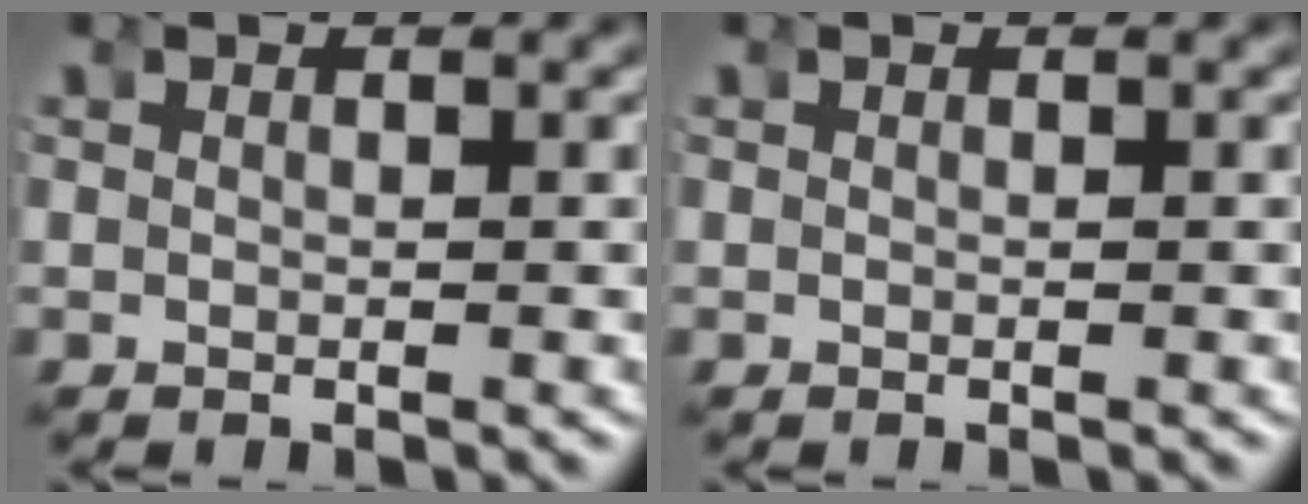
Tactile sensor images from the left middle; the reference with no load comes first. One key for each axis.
{"total": 0.0}